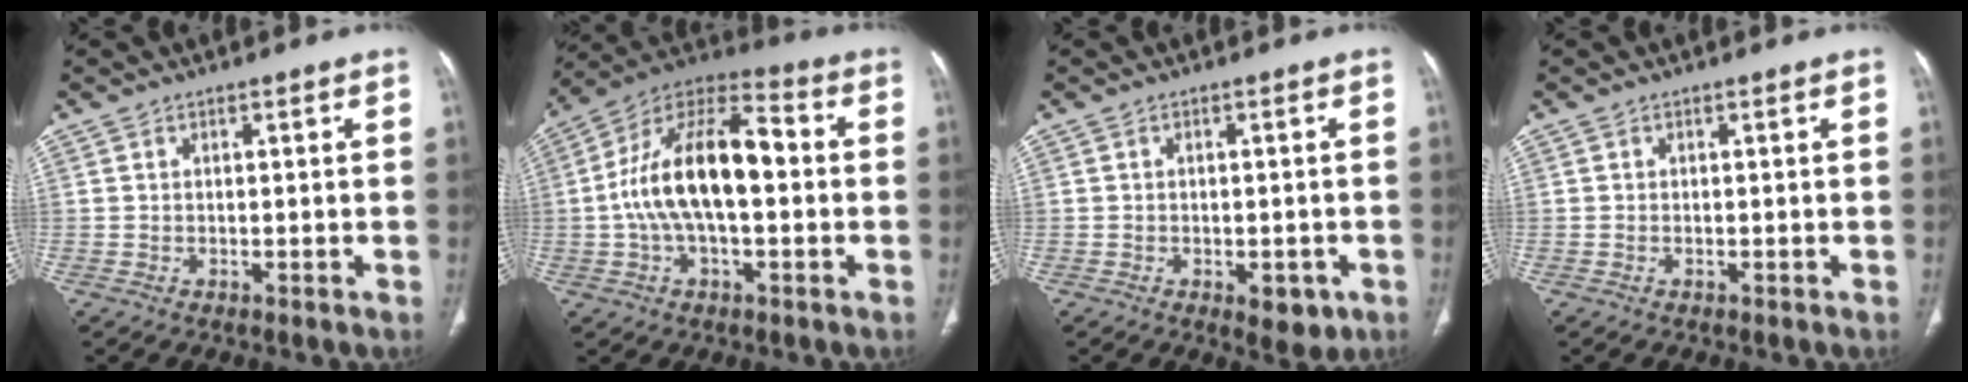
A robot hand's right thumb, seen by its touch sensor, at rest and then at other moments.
{"total": 18.5, "force": [-0.1, 9.0, 16.2], "torque": [-0.288, 0.044, -0.009]}
{"total": 5.0, "force": [-2.0, 2.6, 3.8], "torque": [-0.033, 0.005, -0.016]}
{"total": 0.0}